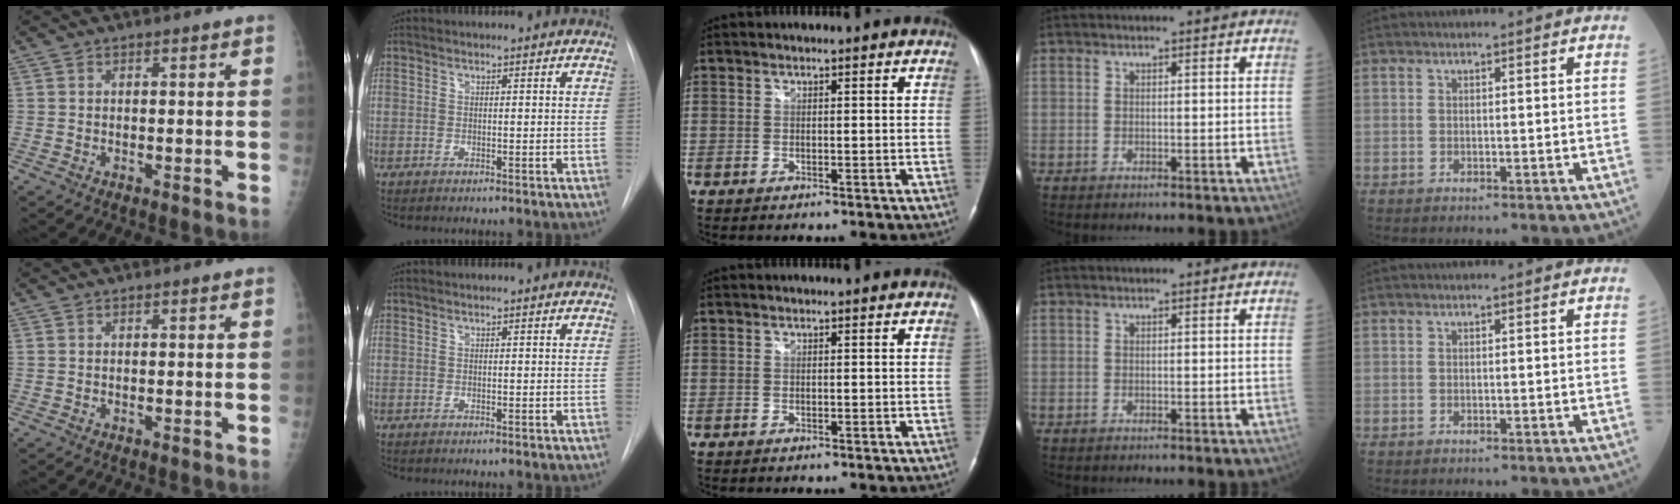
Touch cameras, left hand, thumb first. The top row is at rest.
{}